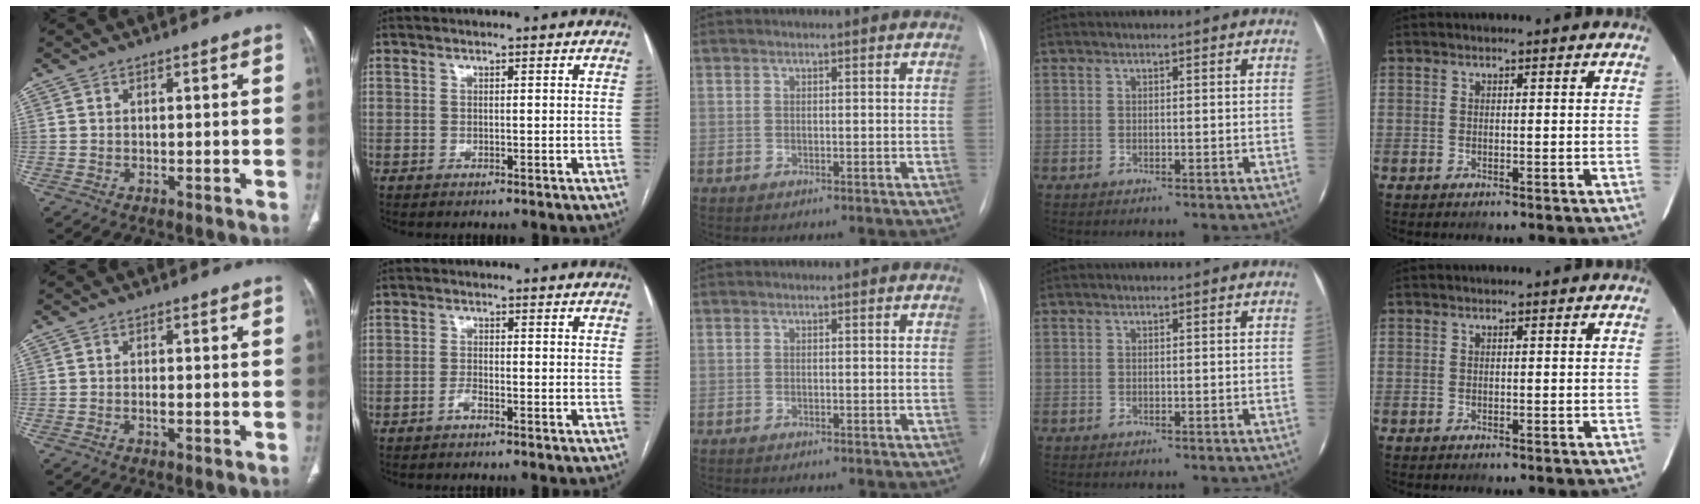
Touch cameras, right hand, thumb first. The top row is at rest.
{"thumb": {"total": 0.9, "force": [-0.2, 0.3, 0.8], "torque": [-0.016, -0.001, -0.004]}, "index": {"total": 1.4, "force": [-1.0, 0.3, 0.8], "torque": [-0.015, 0.001, -0.020]}}